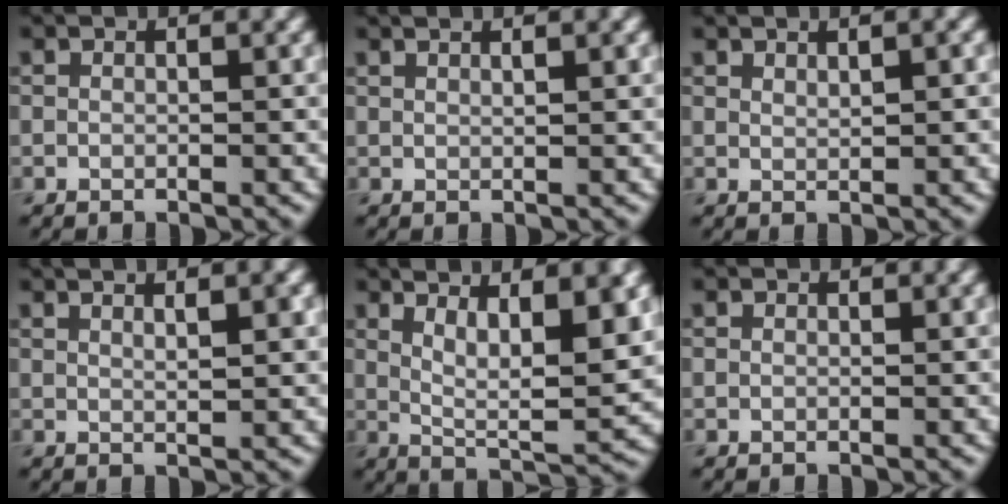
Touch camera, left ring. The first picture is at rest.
{"total": 1.8, "force": [1.2, 0.6, 1.3], "torque": [-0.004, 0.001, 0.004]}
{"total": 1.1, "force": [0.8, 0.2, 0.8], "torque": [-0.013, 0.001, 0.015]}
{"total": 3.0, "force": [1.6, 0.9, 2.4], "torque": [-0.012, 0.006, 0.009]}
{"total": 8.2, "force": [3.1, 2.3, 7.3], "torque": [-0.113, -0.005, 0.059]}
{"total": 0.6, "force": [0.5, 0.3, 0.1], "torque": [0.000, -0.003, 0.004]}